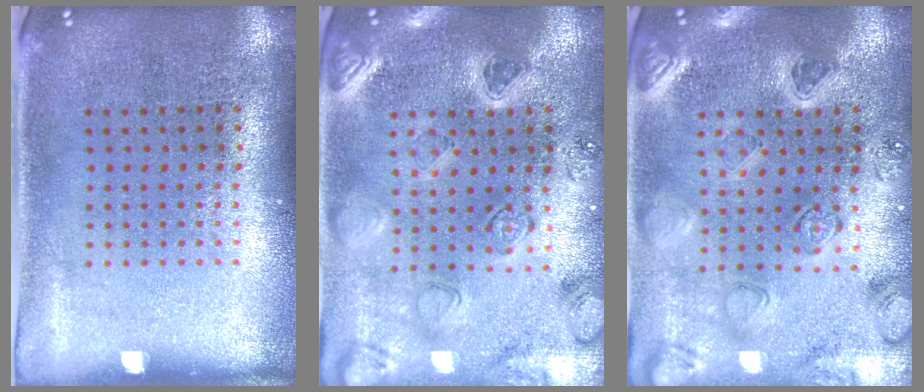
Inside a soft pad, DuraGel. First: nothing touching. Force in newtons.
{"total": 2.3, "press": 2.3, "slide": 0.4}
{"total": 2.3, "press": 2.3, "slide": 0.4}